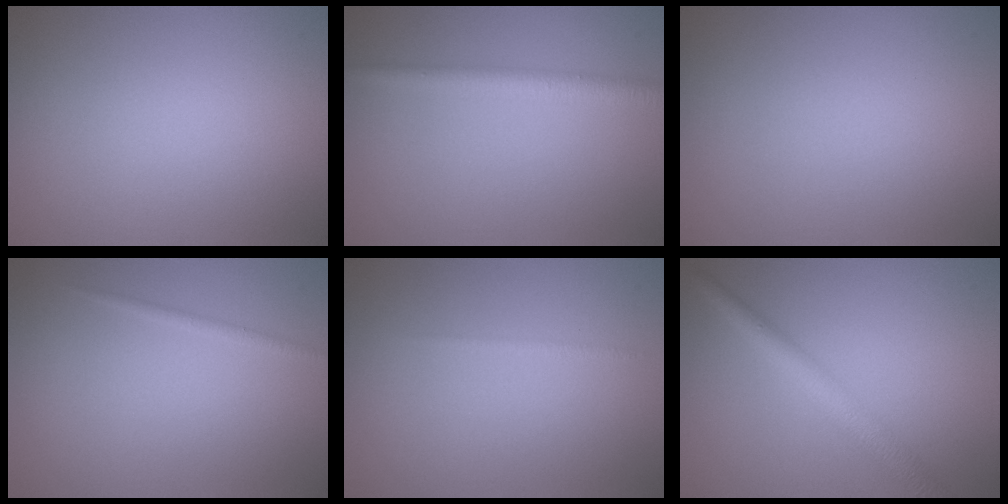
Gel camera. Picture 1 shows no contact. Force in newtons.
{"total": 2.6, "press": 2.6, "slide": 0.1}
{"total": 0.0}
{"total": 0.7, "press": 0.7, "slide": 0.1}
{"total": 0.5, "press": 0.5, "slide": 0.1}
{"total": 3.2, "press": 3.2, "slide": 0.1}